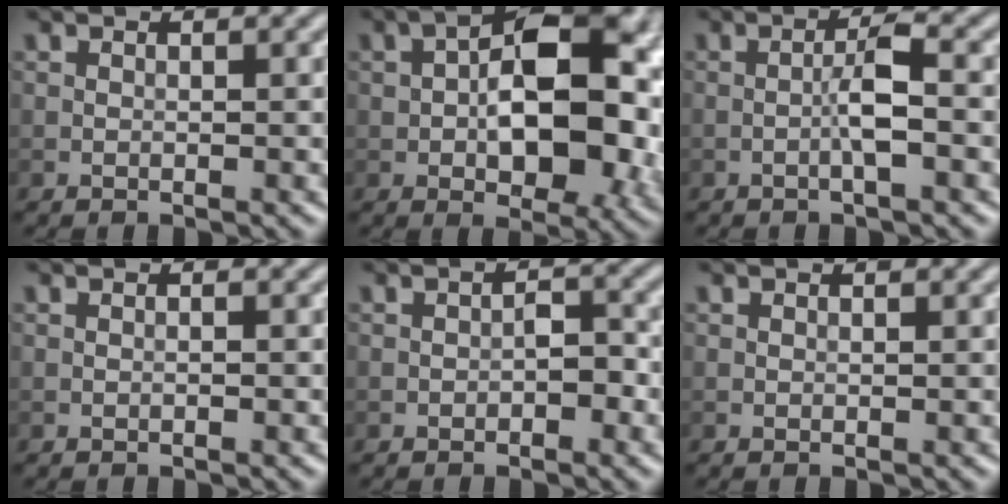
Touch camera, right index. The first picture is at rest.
{"total": 13.0, "force": [0.3, 7.3, 10.7], "torque": [-0.145, 0.012, 0.005]}
{"total": 2.6, "force": [-0.7, 0.2, 2.5], "torque": [-0.044, 0.009, -0.015]}
{"total": 0.0}
{"total": 1.9, "force": [-0.7, 0.9, 1.5], "torque": [-0.020, 0.006, -0.011]}
{"total": 0.0}